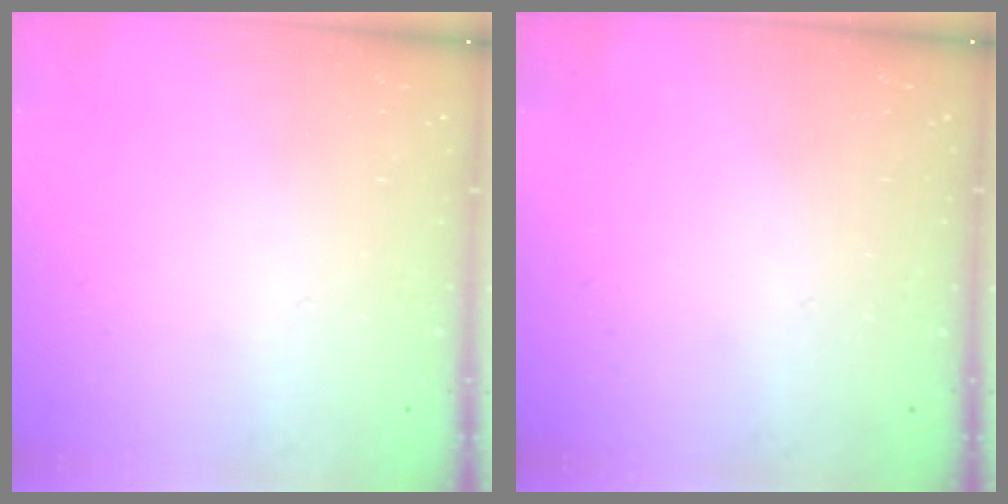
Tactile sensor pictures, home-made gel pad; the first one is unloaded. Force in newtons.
{"total": 0.0}